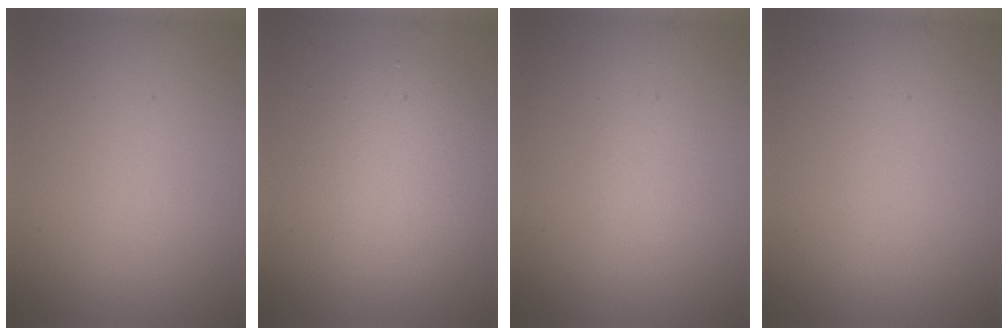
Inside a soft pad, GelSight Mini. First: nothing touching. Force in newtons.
{"total": 4.5, "press": 4.5, "slide": 0.4}
{"total": 0.9, "press": 0.9, "slide": 0.1}
{"total": 0.0}